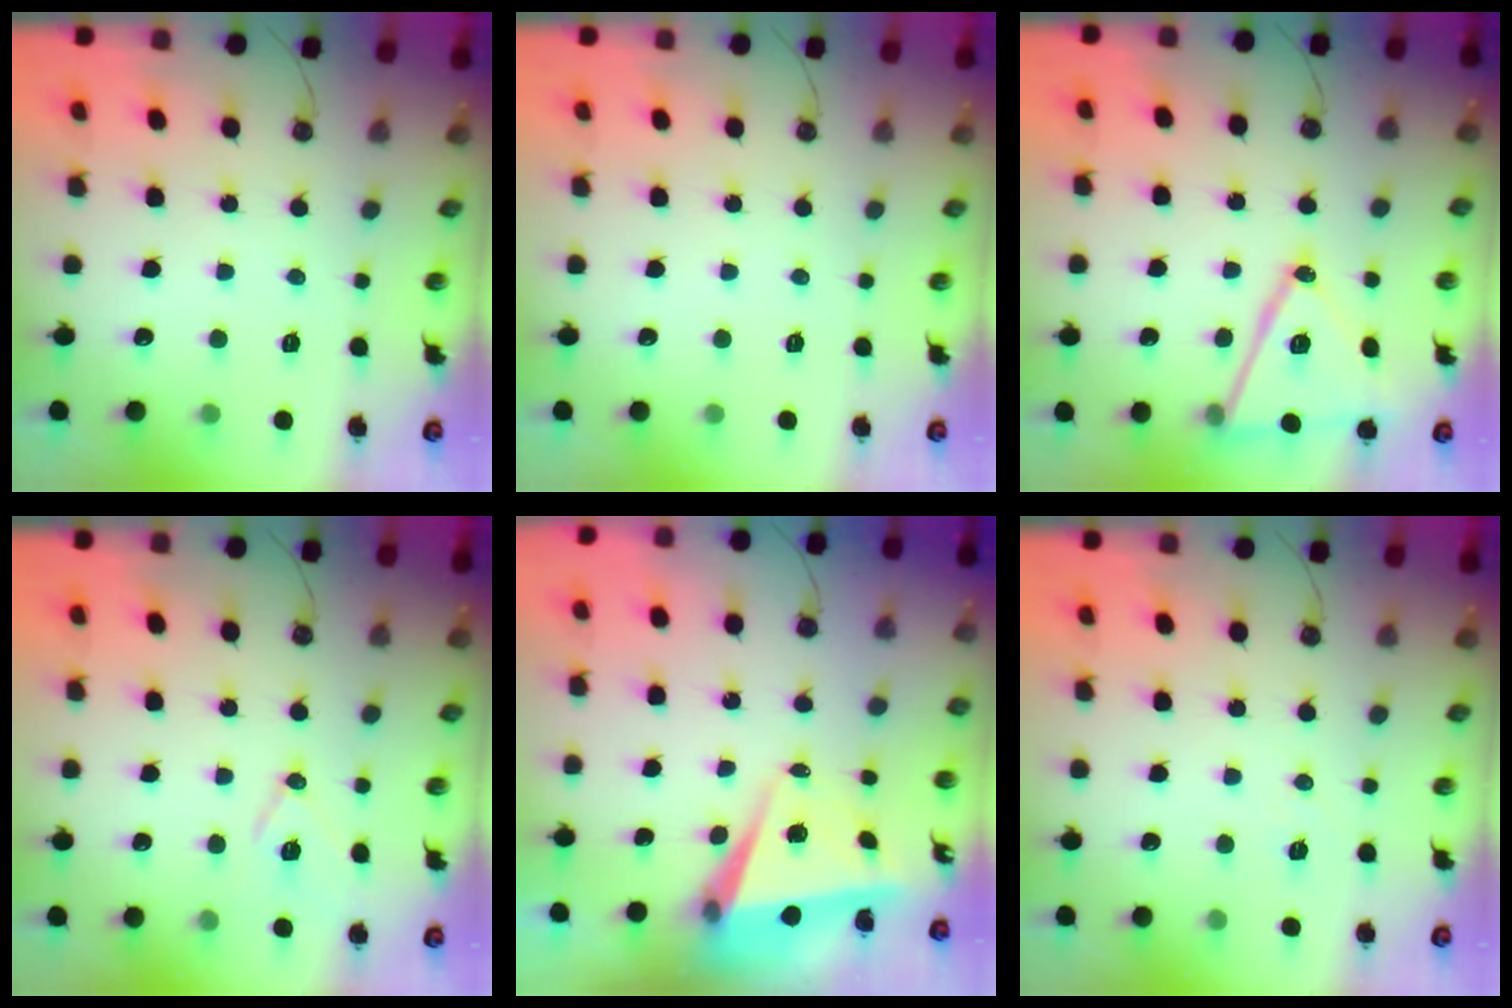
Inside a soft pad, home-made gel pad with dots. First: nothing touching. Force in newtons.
{"total": 0.0}
{"total": 16.2, "press": 15.8, "slide": 3.6}
{"total": 11.2, "press": 10.7, "slide": 3.3}
{"total": 5.8, "press": 5.5, "slide": 1.8}
{"total": 5.2, "press": 2.8, "slide": 4.4}